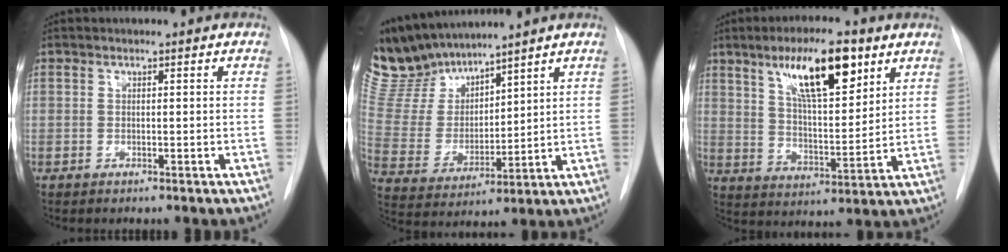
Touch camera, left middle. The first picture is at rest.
{"total": 12.4, "force": [11.6, 3.3, 3.1], "torque": [-0.084, 0.006, 0.247]}
{"total": 13.5, "force": [7.4, 3.3, 10.8], "torque": [-0.182, 0.005, 0.128]}